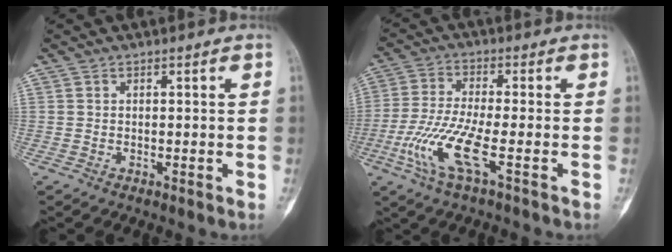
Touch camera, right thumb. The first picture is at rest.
{"total": 10.2, "force": [-3.7, 1.8, 9.4], "torque": [-0.225, 0.002, -0.078]}